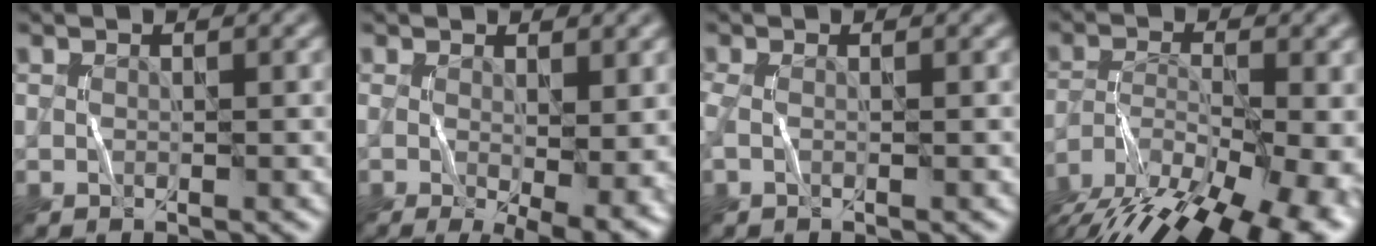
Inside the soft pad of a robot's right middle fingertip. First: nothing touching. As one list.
[{"total": 6.4, "force": [-0.9, 1.9, 6.0], "torque": [-0.088, -0.015, -0.008]}, {"total": 1.1, "force": [-0.1, 0.4, 1.0], "torque": [-0.026, 0.002, -0.005]}, {"total": 15.9, "force": [-11.0, 6.6, 9.3], "torque": [-0.153, -0.036, -0.149]}]